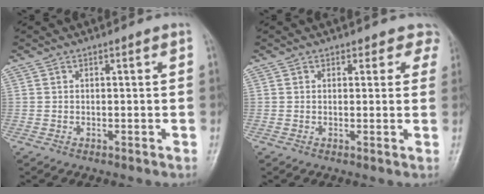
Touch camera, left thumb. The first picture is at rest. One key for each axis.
{"total": 4.1, "fx": 3.2, "fy": 2.5, "fz": -0.3, "tx": 0.049, "ty": -0.013, "tz": 0.010}